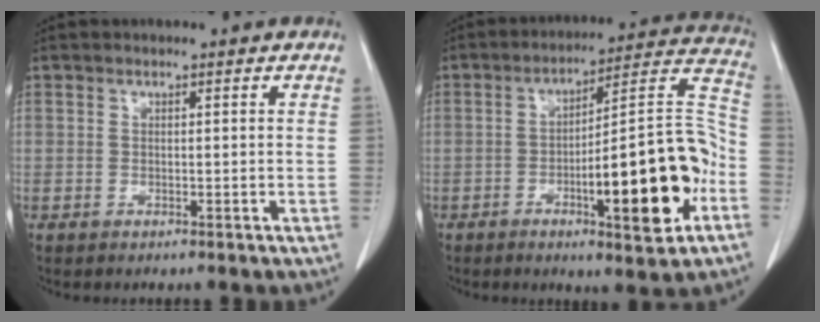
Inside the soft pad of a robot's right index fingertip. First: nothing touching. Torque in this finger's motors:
{"motor_torque": [1.94, -0.19, 0.74, 0.19]}